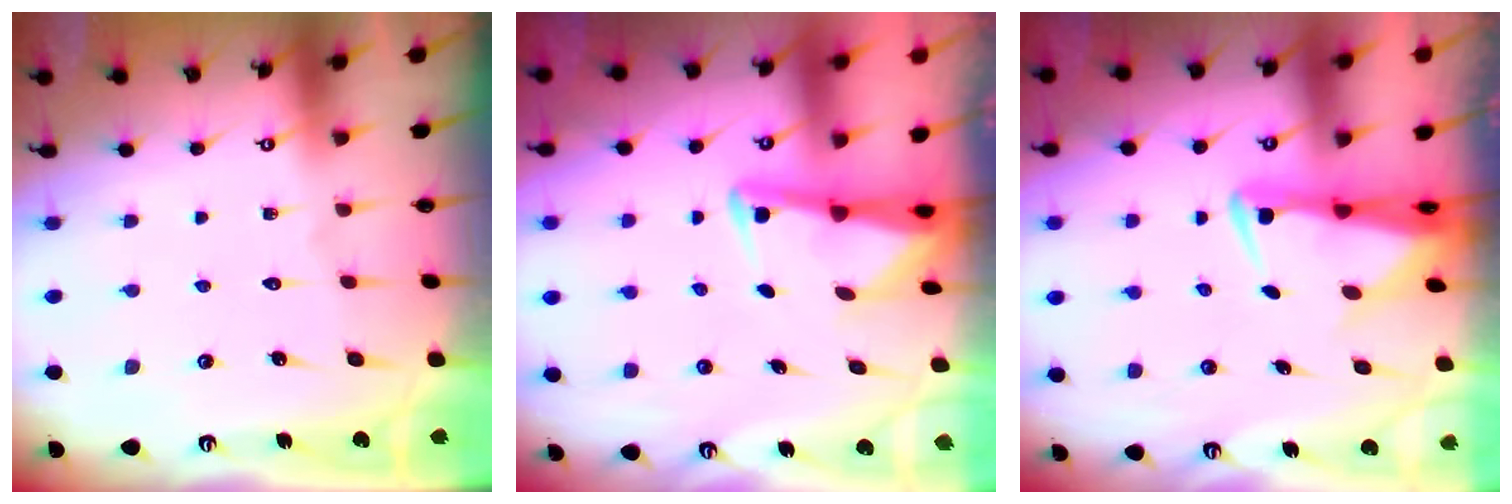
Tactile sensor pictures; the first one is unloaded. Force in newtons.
{"total": 4.1, "press": 4.0, "slide": 0.9}
{"total": 3.3, "press": 3.2, "slide": 0.6}